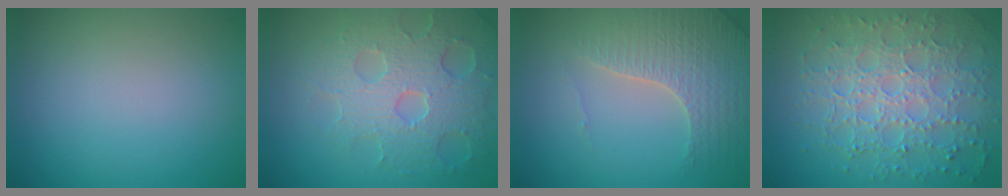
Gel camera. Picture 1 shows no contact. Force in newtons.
{"total": 6.4, "press": 5.3, "slide": 3.6}
{"total": 4.2, "press": 3.7, "slide": 1.8}
{"total": 7.6, "press": 5.6, "slide": 5.2}